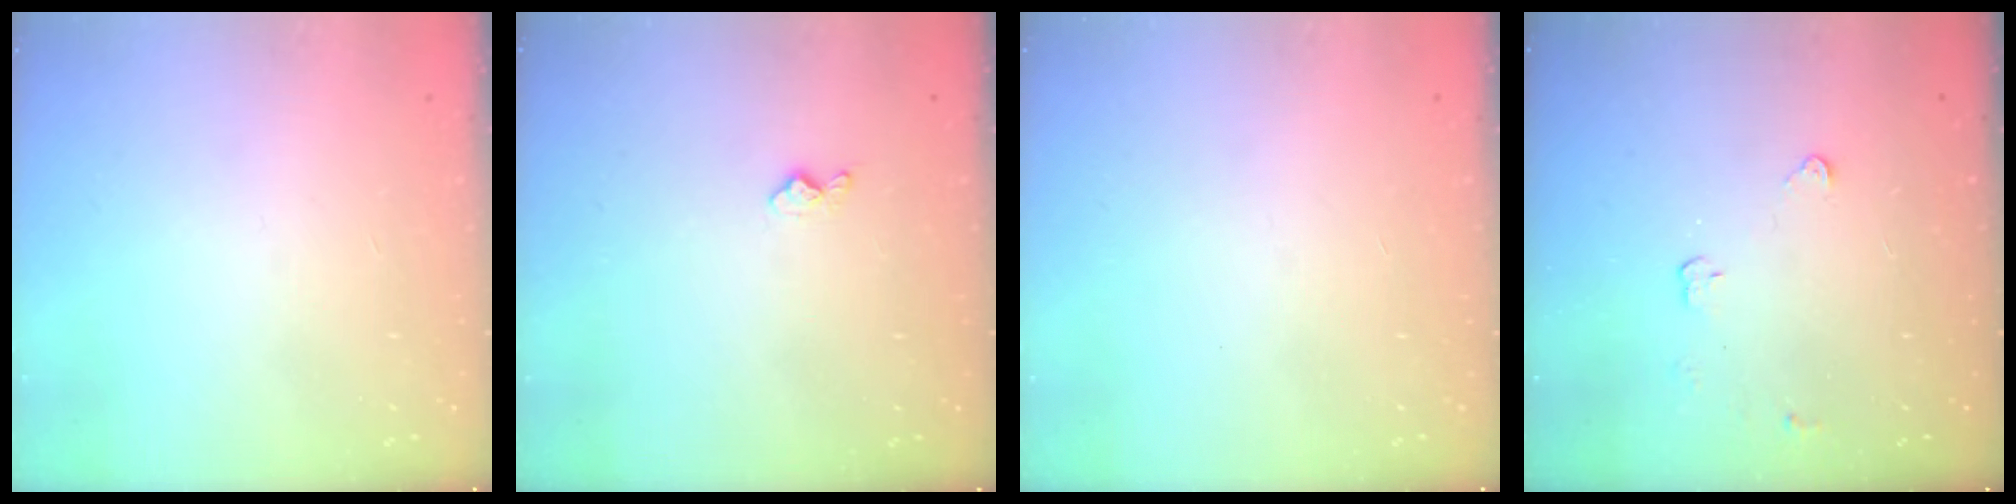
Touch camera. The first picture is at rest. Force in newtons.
{"total": 4.5, "press": 4.4, "slide": 0.7}
{"total": 0.0}
{"total": 2.9, "press": 2.9, "slide": 0.4}